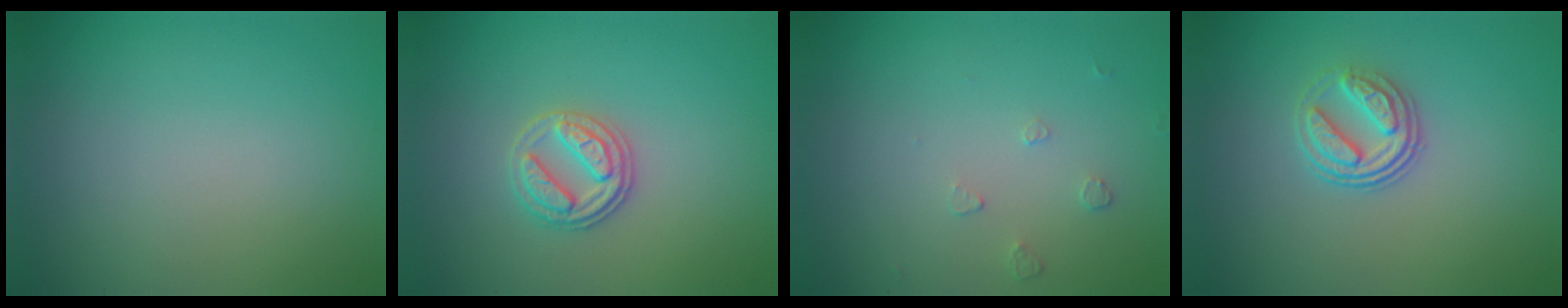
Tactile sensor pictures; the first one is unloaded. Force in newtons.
{"total": 2.6, "press": 2.6, "slide": 0.6}
{"total": 0.6, "press": 0.4, "slide": 0.5}
{"total": 3.1, "press": 2.6, "slide": 1.7}